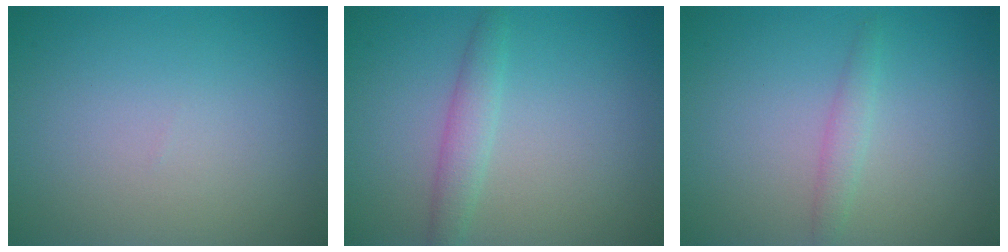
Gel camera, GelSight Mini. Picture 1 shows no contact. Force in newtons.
{"total": 2.1, "press": 2.1, "slide": 0.1}
{"total": 1.4, "press": 1.4, "slide": 0.0}